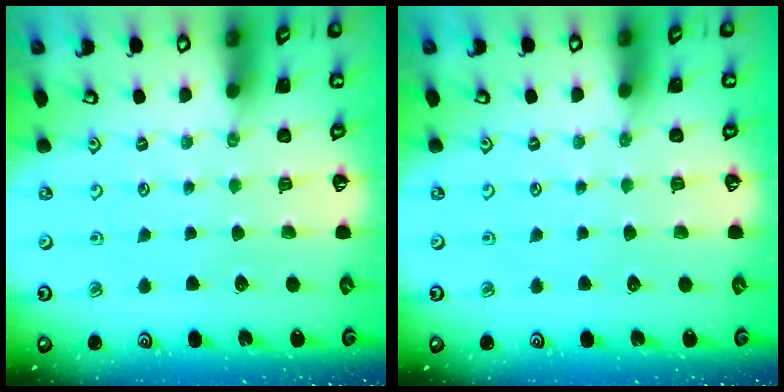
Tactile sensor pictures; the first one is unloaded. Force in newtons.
{"total": 0.0}